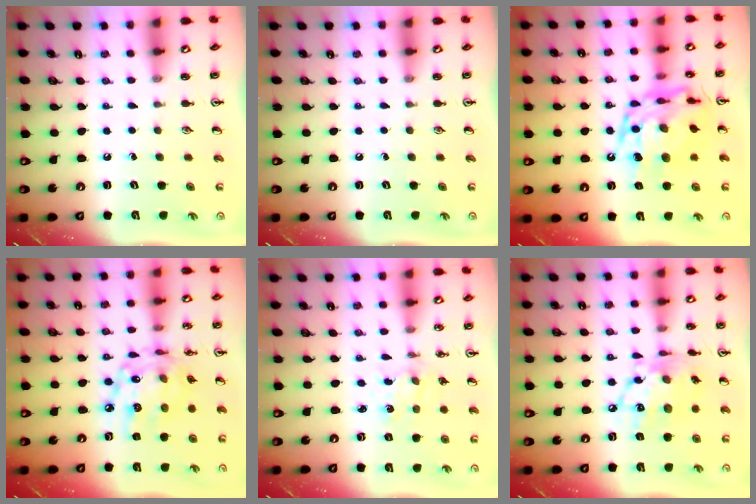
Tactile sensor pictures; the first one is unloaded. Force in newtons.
{"total": 0.0}
{"total": 17.5, "press": 17.5, "slide": 1.4}
{"total": 16.4, "press": 16.4, "slide": 1.1}
{"total": 0.7, "press": 0.7, "slide": 0.1}
{"total": 14.9, "press": 14.8, "slide": 1.4}